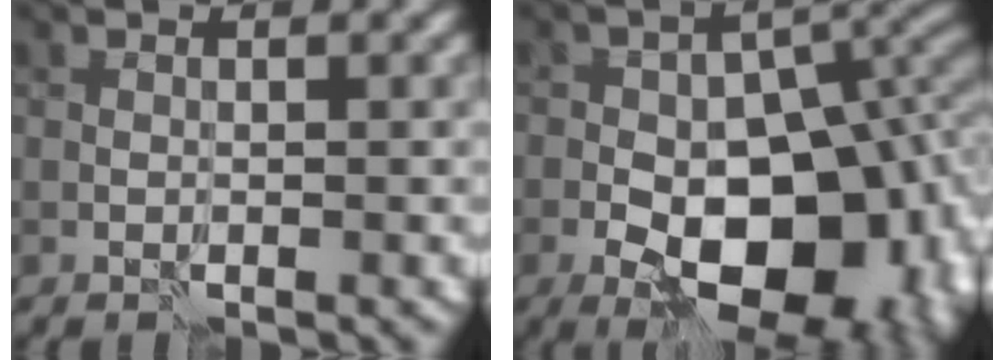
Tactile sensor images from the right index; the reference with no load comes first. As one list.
[{"total": 15.0, "force": [-5.1, 8.4, 11.4], "torque": [-0.123, -0.010, -0.078]}]